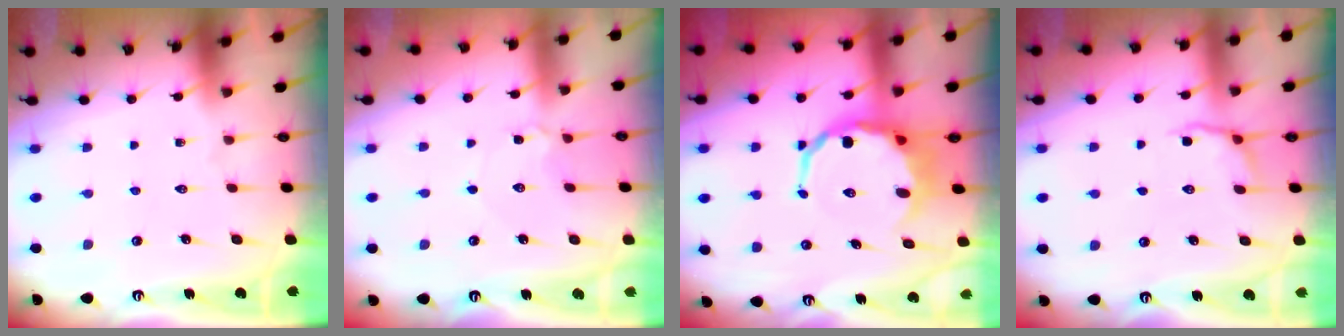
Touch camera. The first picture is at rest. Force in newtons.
{"total": 3.3, "press": 3.3, "slide": 0.4}
{"total": 8.3, "press": 7.9, "slide": 2.5}
{"total": 4.1, "press": 3.5, "slide": 2.1}